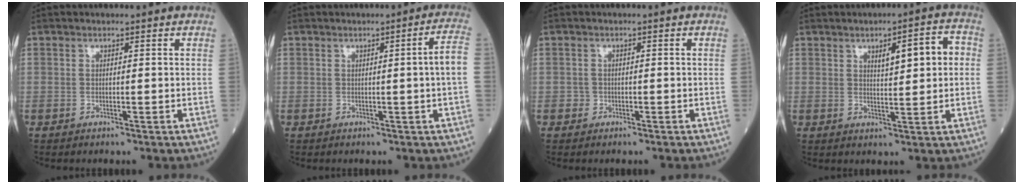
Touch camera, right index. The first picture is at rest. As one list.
[{"total": 3.8, "force": [-0.1, -0.8, 3.7], "torque": [-0.046, -0.001, -0.001]}, {"total": 0.9, "force": [-0.4, 0.9, 0.0], "torque": [0.001, 0.006, -0.009]}, {"total": 6.2, "force": [1.4, 1.4, 5.9], "torque": [-0.089, 0.017, 0.024]}]